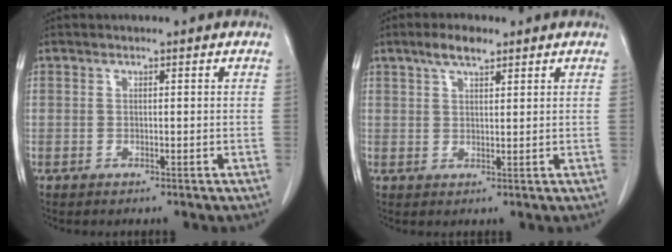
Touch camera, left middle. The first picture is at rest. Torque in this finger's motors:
{"motor_torque": [0.53, -0.23, -0.02, 0.01]}